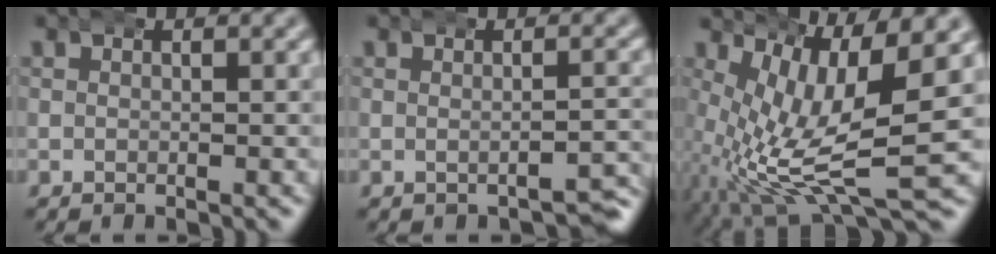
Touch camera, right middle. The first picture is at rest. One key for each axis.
{"total": 2.0, "fx": -1.8, "fy": 0.0, "fz": 0.8, "tx": -0.007, "ty": 0.012, "tz": -0.033}
{"total": 10.9, "fx": -0.5, "fy": 4.5, "fz": 9.9, "tx": -0.165, "ty": -0.033, "tz": 0.008}